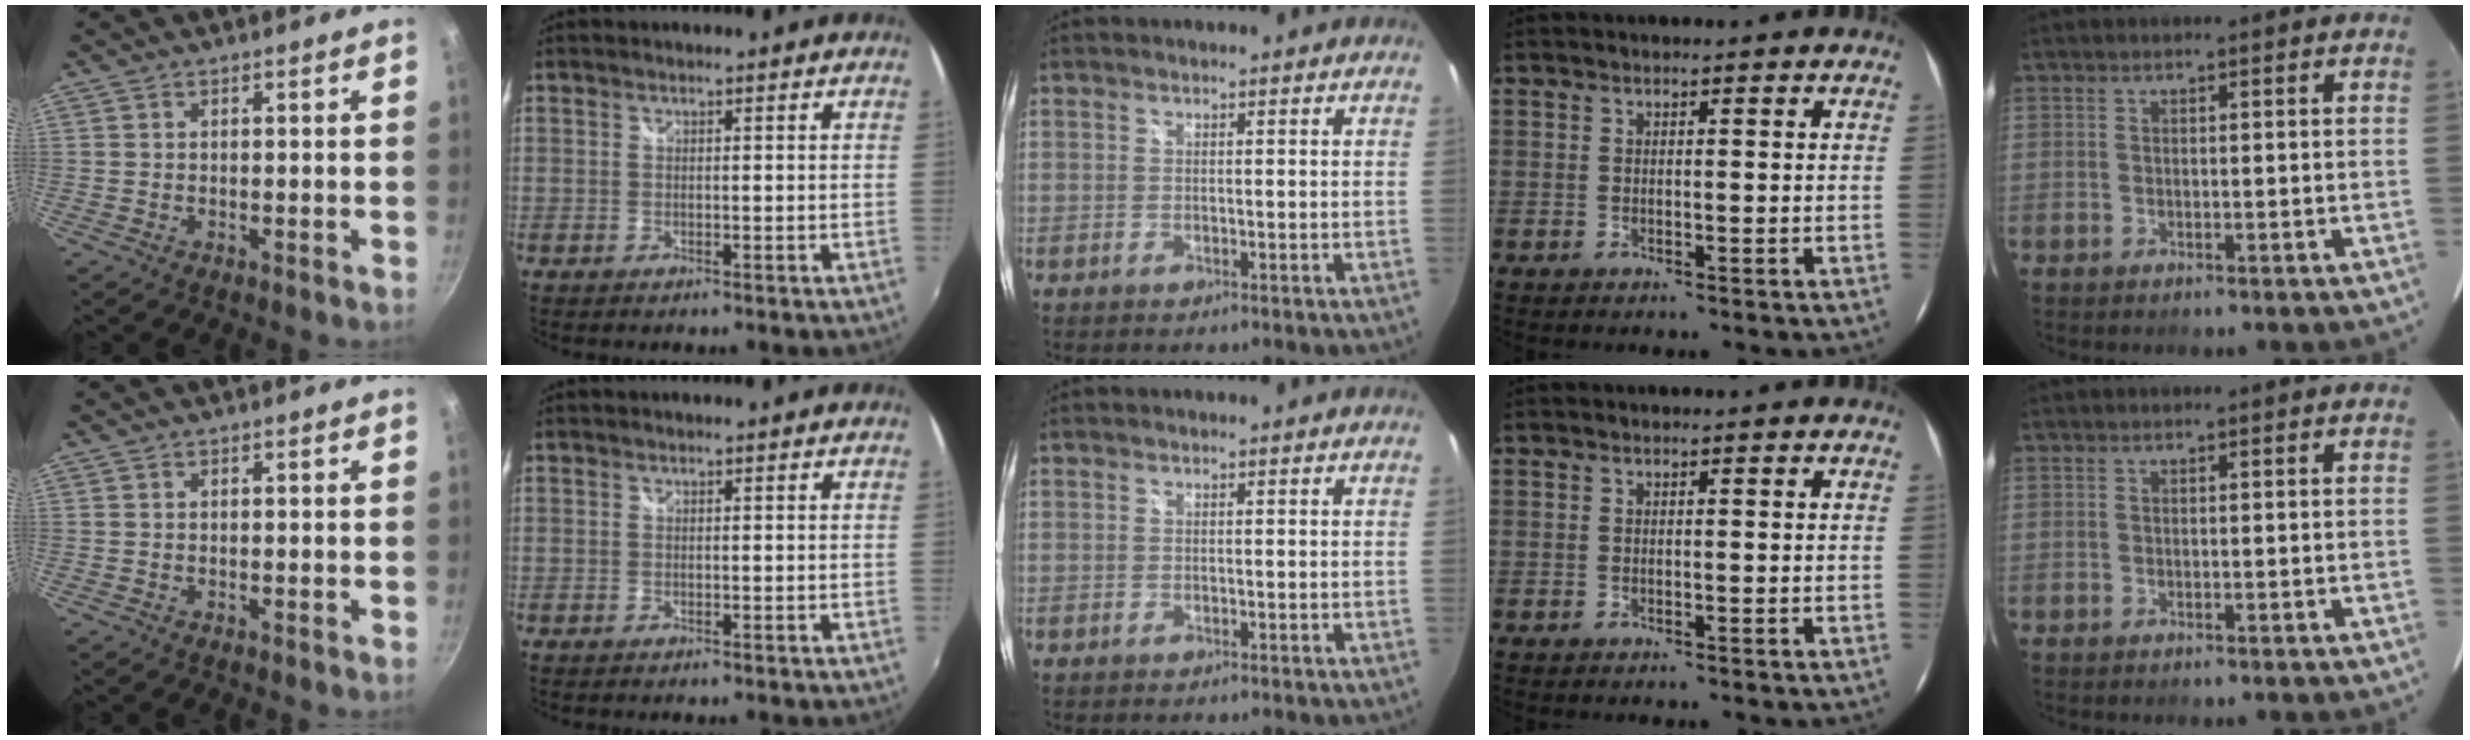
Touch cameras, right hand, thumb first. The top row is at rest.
{}